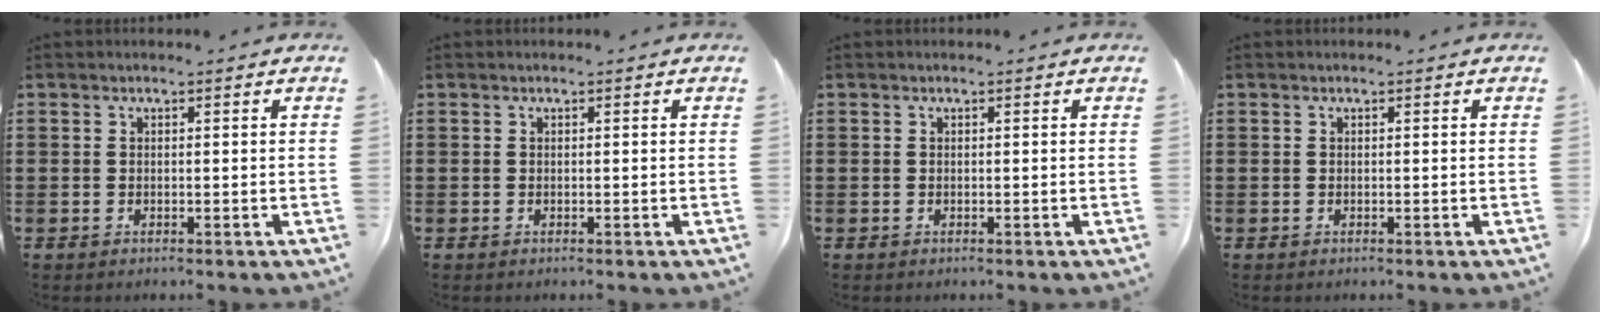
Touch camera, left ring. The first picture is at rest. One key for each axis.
{"total": 0.0}
{"total": 0.0}
{"total": 0.0}